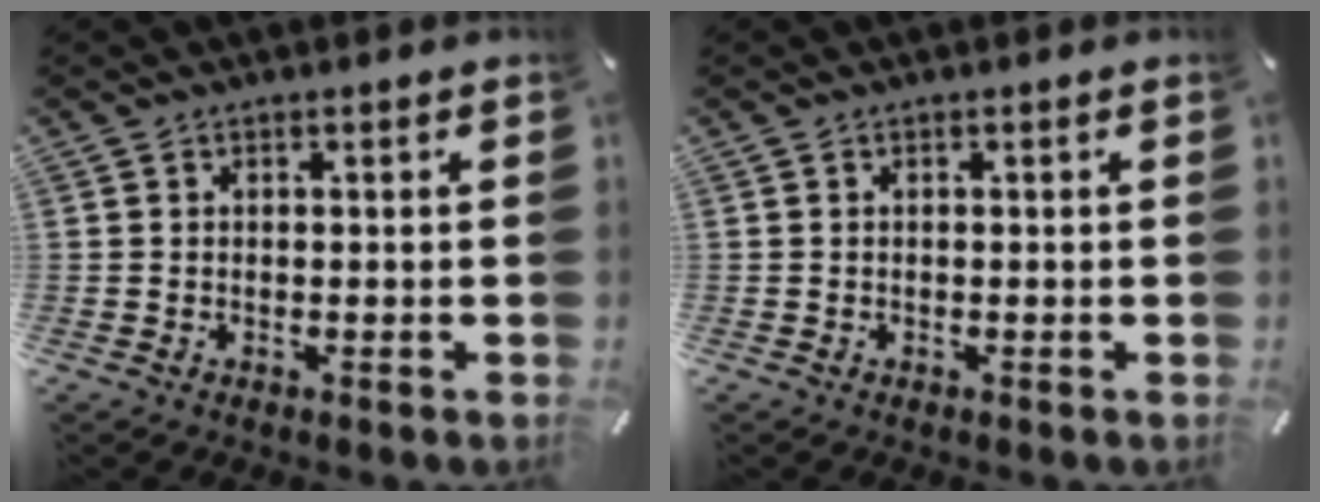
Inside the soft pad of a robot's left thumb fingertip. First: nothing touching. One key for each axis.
{"total": 0.0}